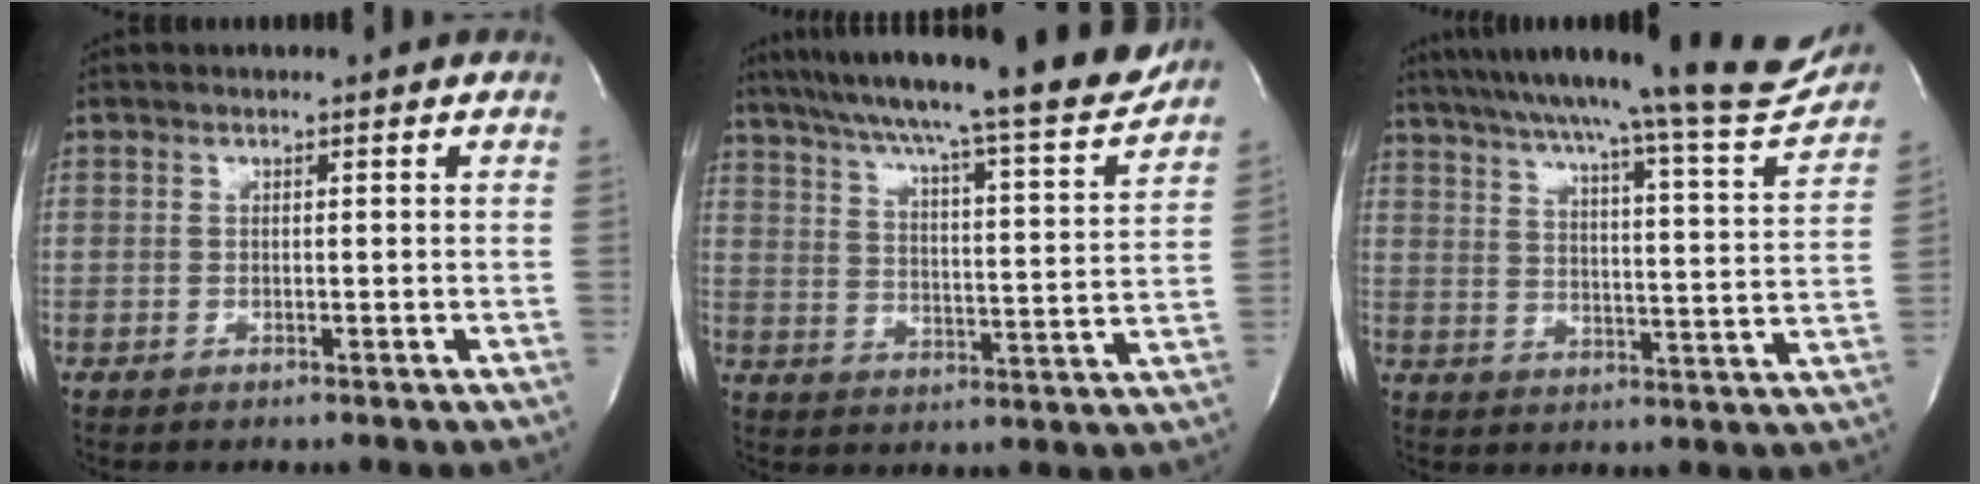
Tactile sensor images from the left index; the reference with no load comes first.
{"total": 22.8, "force": [20.4, 0.2, 10.2], "torque": [-0.167, -0.038, 0.280]}
{"total": 23.4, "force": [21.0, -0.1, 10.2], "torque": [-0.158, -0.052, 0.275]}